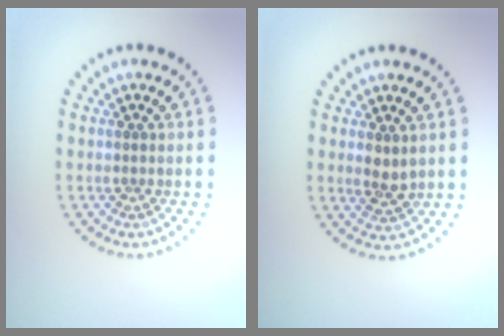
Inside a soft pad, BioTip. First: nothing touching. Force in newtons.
{"total": 1.9, "press": 1.7, "slide": 0.7}